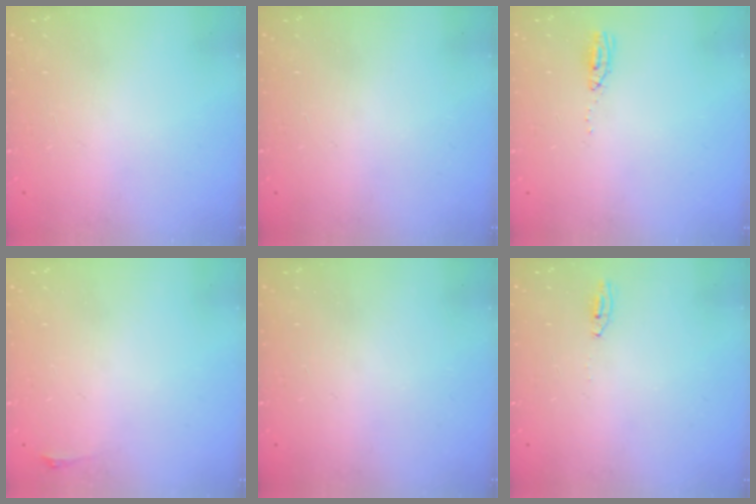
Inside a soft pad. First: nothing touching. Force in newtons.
{"total": 0.0}
{"total": 3.7, "press": 3.4, "slide": 1.4}
{"total": 2.8, "press": 2.1, "slide": 1.9}
{"total": 0.0}
{"total": 2.0, "press": 2.0, "slide": 0.2}